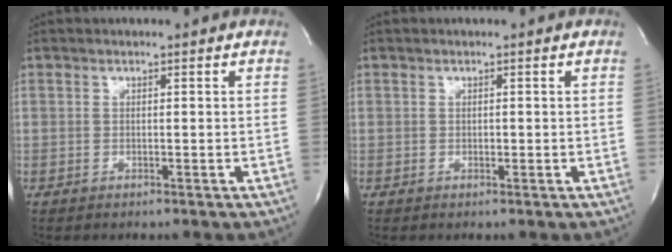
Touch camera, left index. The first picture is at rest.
{"total": 0.5, "force": [0.1, 0.3, 0.4], "torque": [-0.002, 0.001, 0.001]}